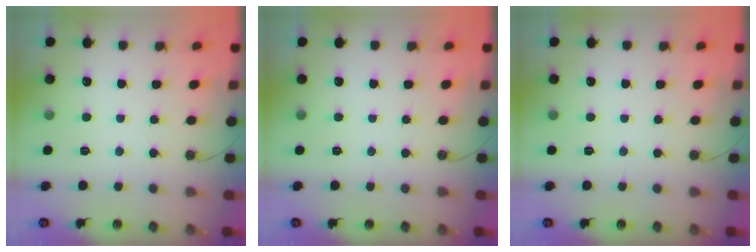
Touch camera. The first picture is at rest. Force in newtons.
{"total": 0.0}
{"total": 0.0}